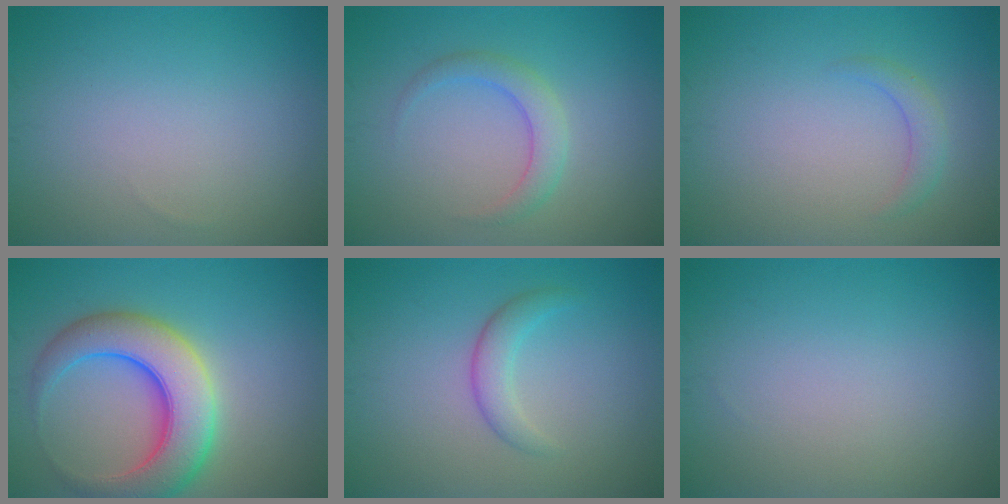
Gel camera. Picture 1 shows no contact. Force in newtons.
{"total": 2.4, "press": 2.4, "slide": 0.0}
{"total": 1.5, "press": 1.5, "slide": 0.1}
{"total": 8.3, "press": 8.3, "slide": 0.3}
{"total": 2.2, "press": 2.2, "slide": 0.1}
{"total": 0.0}